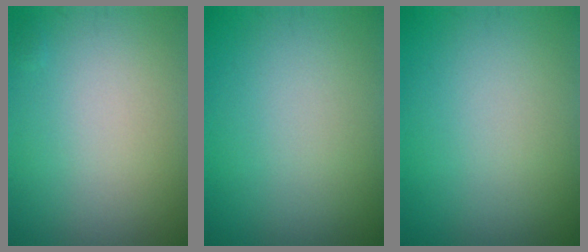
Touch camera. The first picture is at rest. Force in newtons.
{"total": 0.0}
{"total": 0.0}